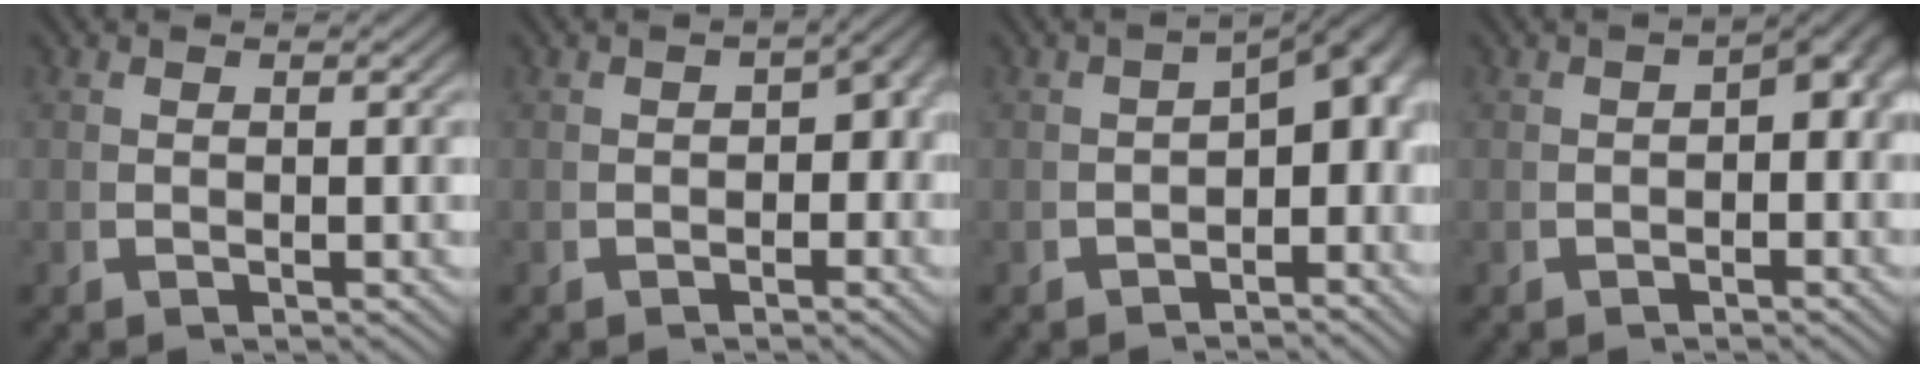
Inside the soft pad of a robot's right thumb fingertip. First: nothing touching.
{"total": 2.6, "force": [-0.7, 1.9, 1.6], "torque": [-0.008, -0.002, -0.012]}
{"total": 4.6, "force": [-1.1, 2.9, 3.5], "torque": [-0.036, -0.007, -0.017]}
{"total": 3.2, "force": [-0.3, 2.1, 2.5], "torque": [-0.022, 0.006, -0.010]}